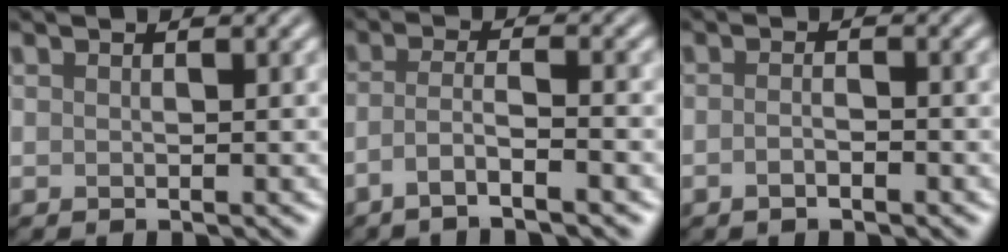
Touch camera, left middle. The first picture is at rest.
{"total": 3.7, "force": [-2.1, 0.6, 2.9], "torque": [-0.052, 0.003, -0.054]}
{"total": 1.3, "force": [-0.7, 0.4, 1.0], "torque": [-0.022, 0.000, -0.016]}